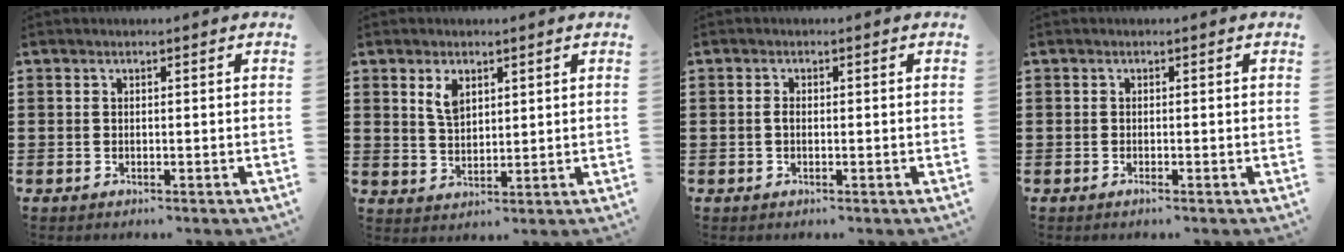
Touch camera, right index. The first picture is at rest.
{"total": 3.8, "force": [2.2, 2.1, 2.4], "torque": [-0.054, 0.006, 0.039]}
{"total": 1.1, "force": [-0.1, 0.6, 0.9], "torque": [-0.020, 0.002, -0.003]}
{"total": 0.5, "force": [-0.5, -0.1, 0.3], "torque": [-0.006, -0.005, -0.008]}